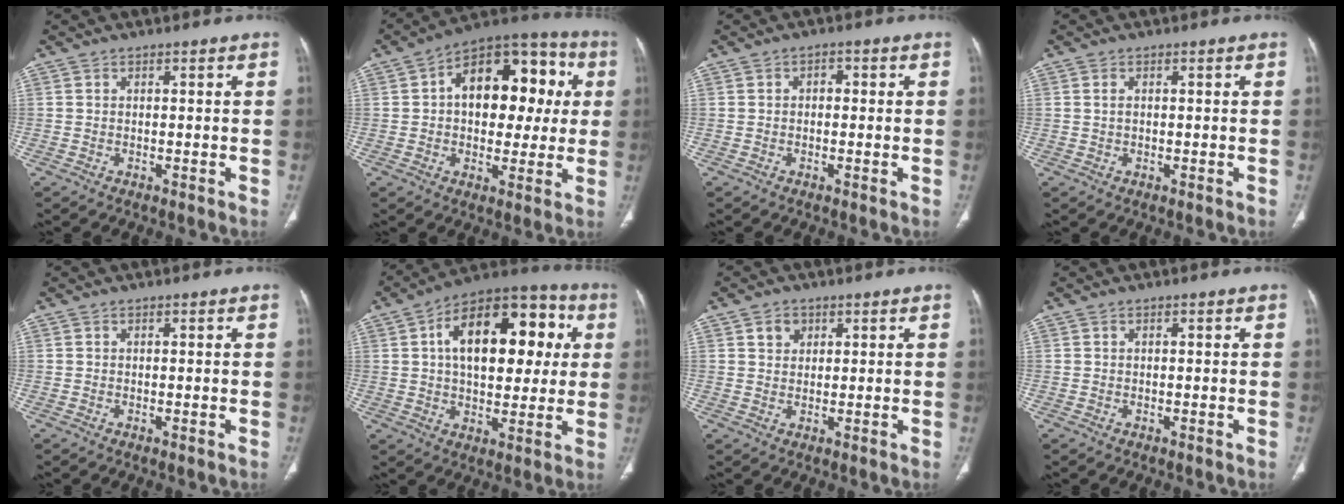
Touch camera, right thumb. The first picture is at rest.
{"total": 19.6, "force": [3.3, 12.0, 15.2], "torque": [-0.165, 0.034, 0.042]}
{"total": 1.7, "force": [0.1, 1.2, 1.2], "torque": [-0.009, 0.006, -0.004]}
{"total": 1.0, "force": [0.2, 0.7, 0.7], "torque": [-0.017, 0.004, 0.006]}
{"total": 0.0}
{"total": 22.0, "force": [4.7, 12.4, 17.5], "torque": [-0.222, 0.024, 0.064]}
{"total": 3.0, "force": [1.4, 2.4, 1.1], "torque": [-0.005, -0.007, 0.024]}
{"total": 0.0}